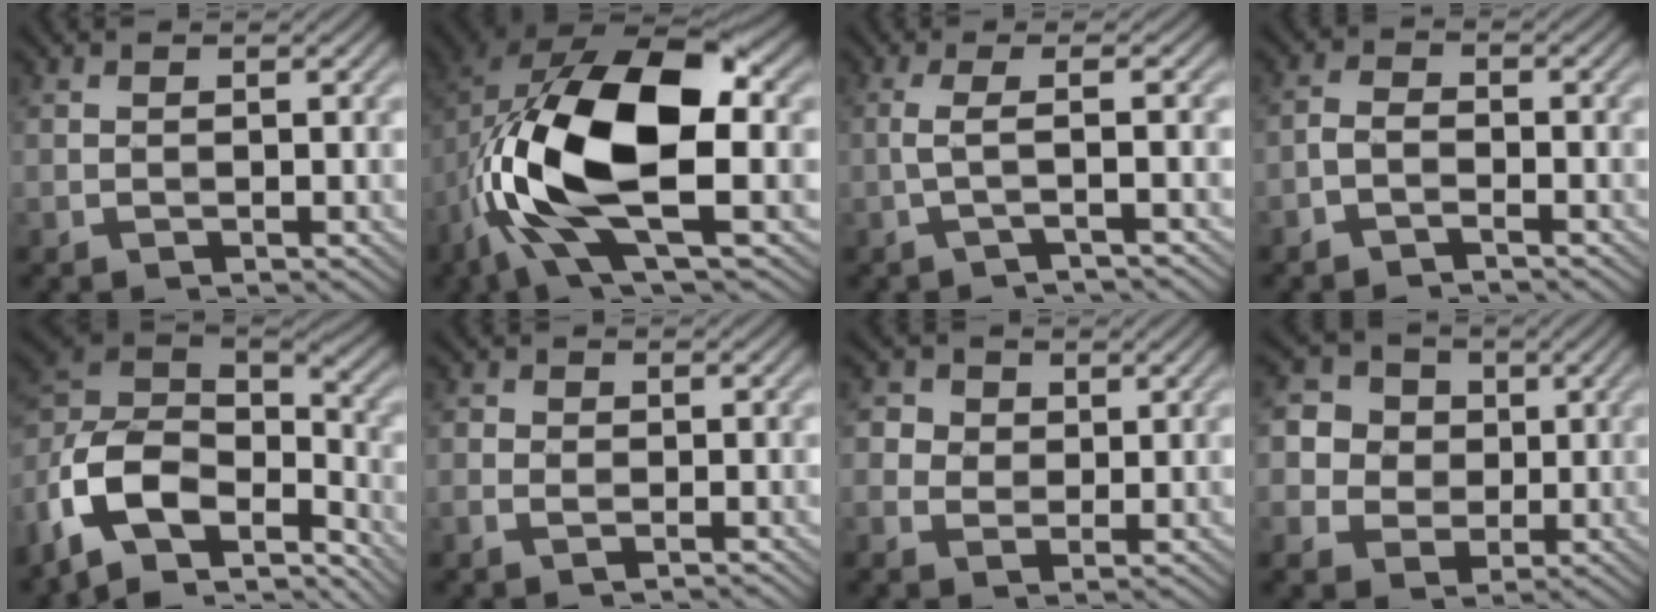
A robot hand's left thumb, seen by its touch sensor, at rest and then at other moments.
{"total": 16.2, "force": [-2.1, 7.9, 14.0], "torque": [-0.296, 0.006, -0.043]}
{"total": 2.5, "force": [-0.5, 0.0, 2.4], "torque": [-0.047, 0.011, -0.024]}
{"total": 1.9, "force": [-1.5, 0.7, 1.0], "torque": [-0.027, 0.006, -0.034]}
{"total": 15.4, "force": [-8.4, 8.6, 9.7], "torque": [-0.270, -0.019, -0.136]}
{"total": 1.8, "force": [-0.6, 1.4, 1.1], "torque": [-0.022, 0.001, -0.012]}
{"total": 3.6, "force": [1.2, 3.1, 1.3], "torque": [-0.053, 0.004, 0.022]}
{"total": 7.0, "force": [1.2, 6.4, 2.5], "torque": [-0.091, 0.019, 0.011]}